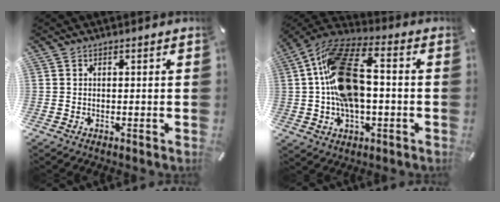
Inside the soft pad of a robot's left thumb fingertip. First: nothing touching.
{"total": 19.1, "force": [0.2, 10.9, 15.7], "torque": [-0.310, 0.017, 0.009]}